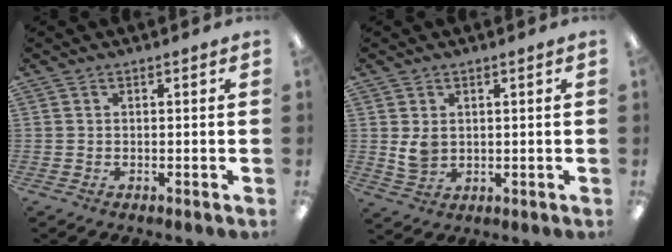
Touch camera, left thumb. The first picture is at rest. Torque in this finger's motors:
{"motor_torque": [0.47, 0.91, 0.35, -0.41, 0.01]}